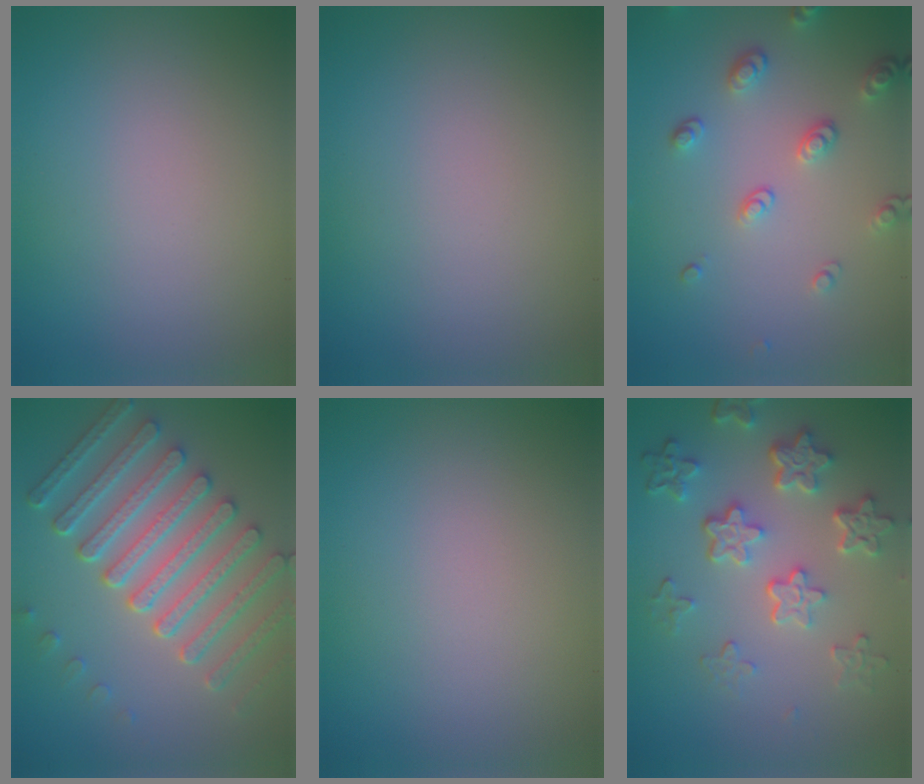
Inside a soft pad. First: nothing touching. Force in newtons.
{"total": 0.0}
{"total": 2.9, "press": 2.6, "slide": 1.3}
{"total": 7.9, "press": 6.1, "slide": 5.0}
{"total": 0.0}
{"total": 5.9, "press": 4.5, "slide": 3.8}